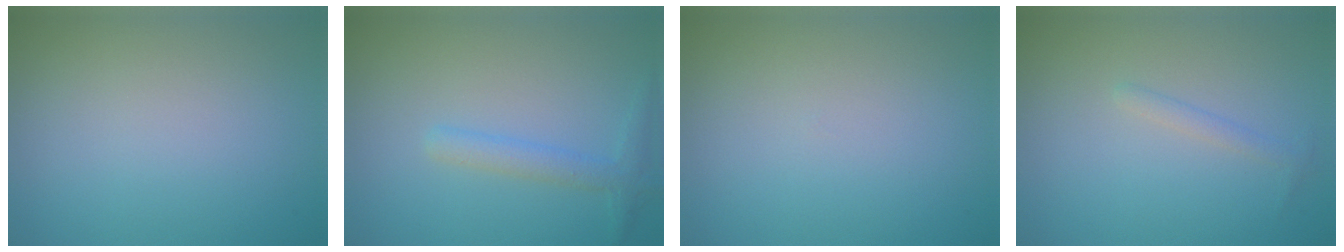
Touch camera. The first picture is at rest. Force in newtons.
{"total": 2.2, "press": 2.2, "slide": 0.1}
{"total": 0.0}
{"total": 1.0, "press": 1.0, "slide": 0.0}